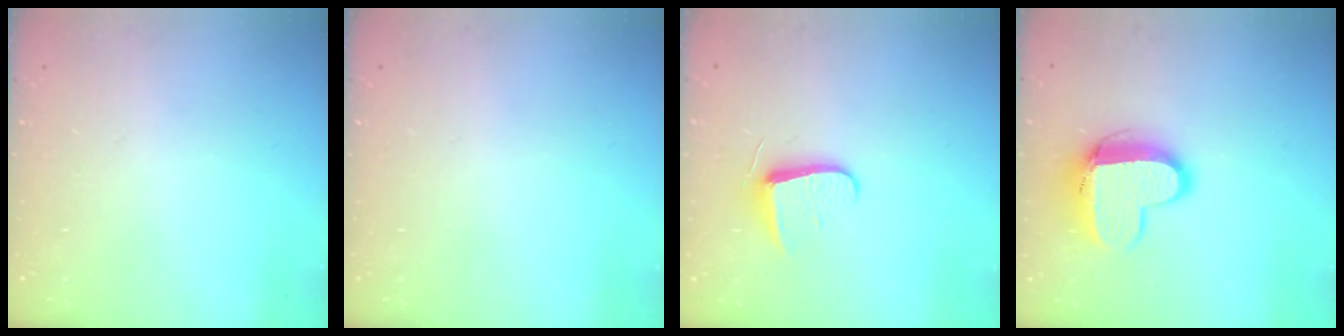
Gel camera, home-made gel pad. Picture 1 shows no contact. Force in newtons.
{"total": 0.0}
{"total": 7.8, "press": 7.7, "slide": 0.4}
{"total": 11.4, "press": 11.4, "slide": 1.1}